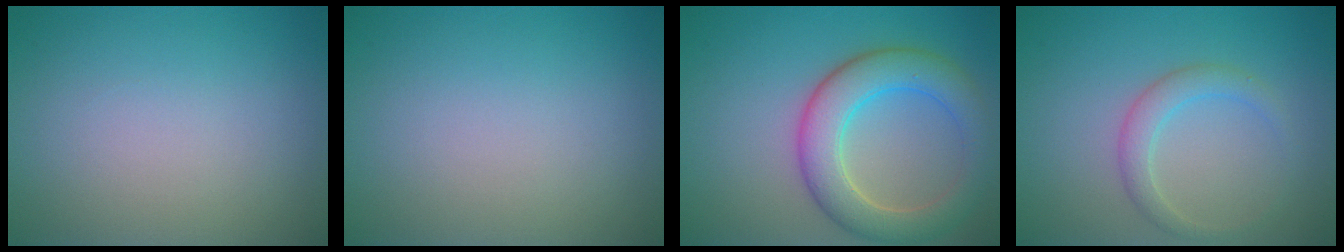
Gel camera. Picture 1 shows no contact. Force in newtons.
{"total": 0.0}
{"total": 6.3, "press": 6.2, "slide": 0.6}
{"total": 2.2, "press": 2.2, "slide": 0.1}